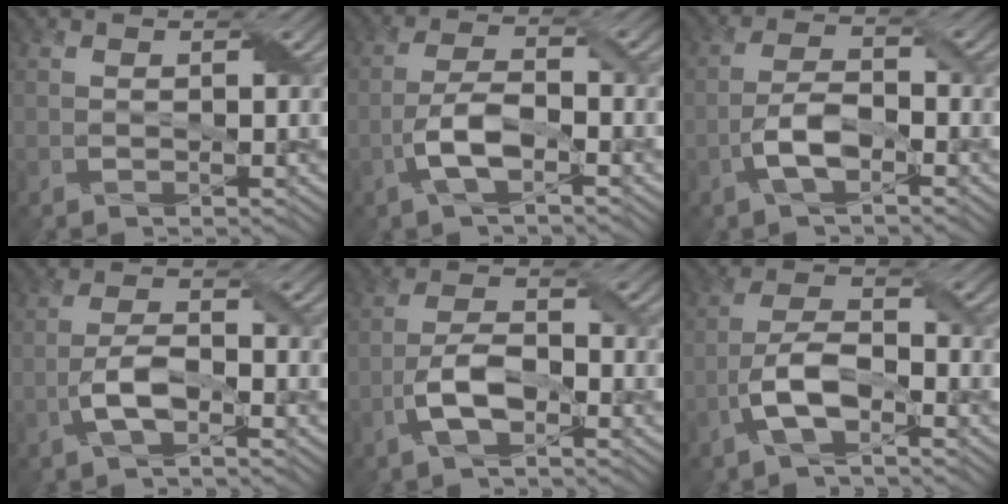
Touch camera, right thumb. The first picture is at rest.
{"total": 5.5, "force": [-2.3, 1.9, 4.6], "torque": [-0.103, 0.005, -0.050]}
{"total": 4.8, "force": [-2.3, 1.9, 3.8], "torque": [-0.083, 0.007, -0.048]}
{"total": 4.5, "force": [-2.1, 1.6, 3.6], "torque": [-0.082, 0.005, -0.044]}
{"total": 5.5, "force": [-2.5, 2.2, 4.3], "torque": [-0.092, 0.008, -0.055]}
{"total": 6.2, "force": [-3.0, 2.3, 4.9], "torque": [-0.102, 0.010, -0.068]}